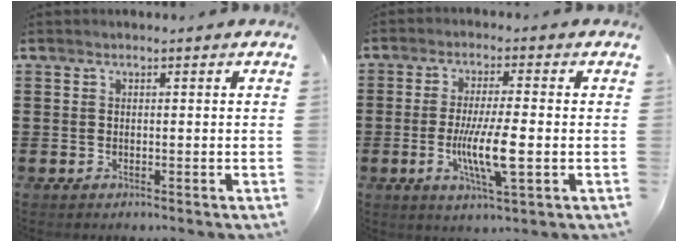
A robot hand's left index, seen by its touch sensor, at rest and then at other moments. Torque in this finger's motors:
{"motor_torque": [1.78, 0.36, 0.83, 0.21]}